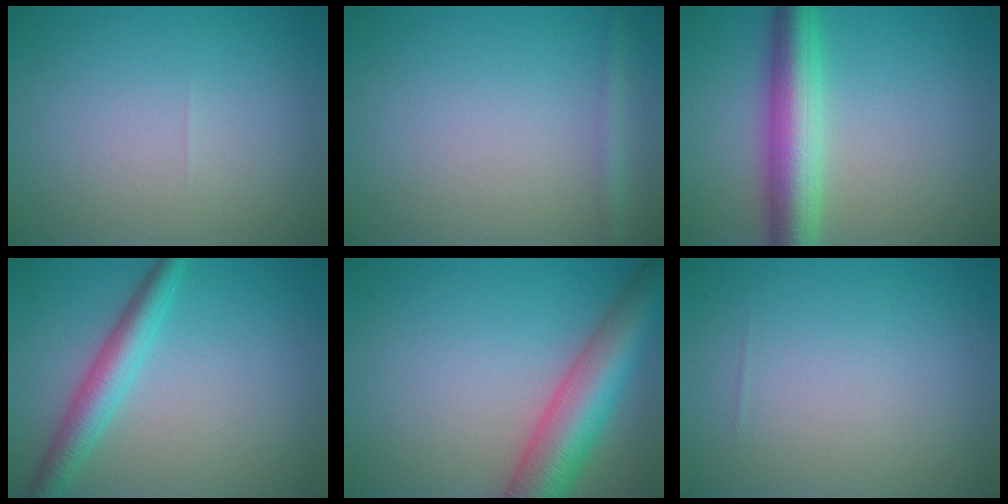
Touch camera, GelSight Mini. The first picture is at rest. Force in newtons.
{"total": 1.3, "press": 1.3, "slide": 0.1}
{"total": 6.5, "press": 6.5, "slide": 0.0}
{"total": 3.8, "press": 3.8, "slide": 0.0}
{"total": 7.8, "press": 7.8, "slide": 0.3}
{"total": 0.0}